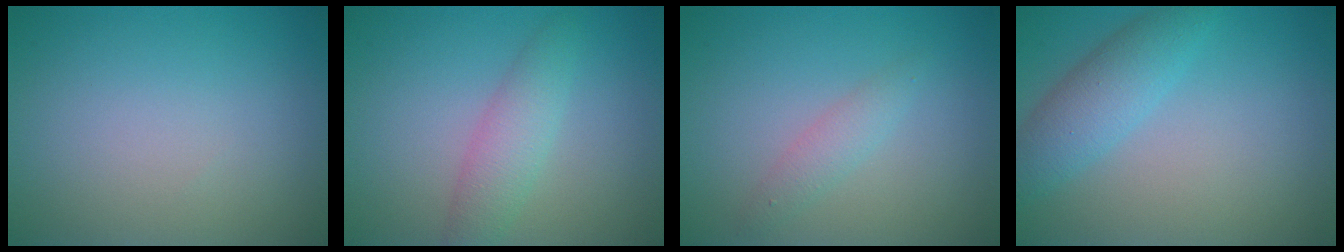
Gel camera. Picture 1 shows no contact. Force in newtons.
{"total": 2.9, "press": 2.9, "slide": 0.0}
{"total": 1.6, "press": 1.6, "slide": 0.0}
{"total": 3.7, "press": 3.7, "slide": 0.1}